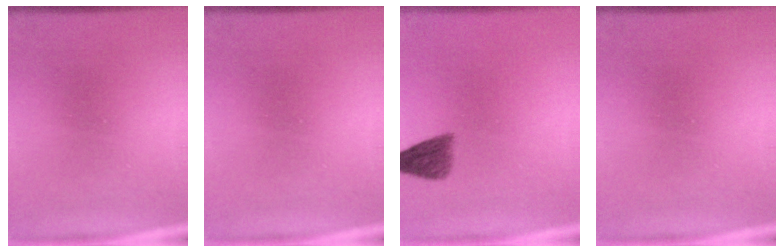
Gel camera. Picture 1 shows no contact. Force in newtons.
{"total": 0.0}
{"total": 4.3}
{"total": 0.0}